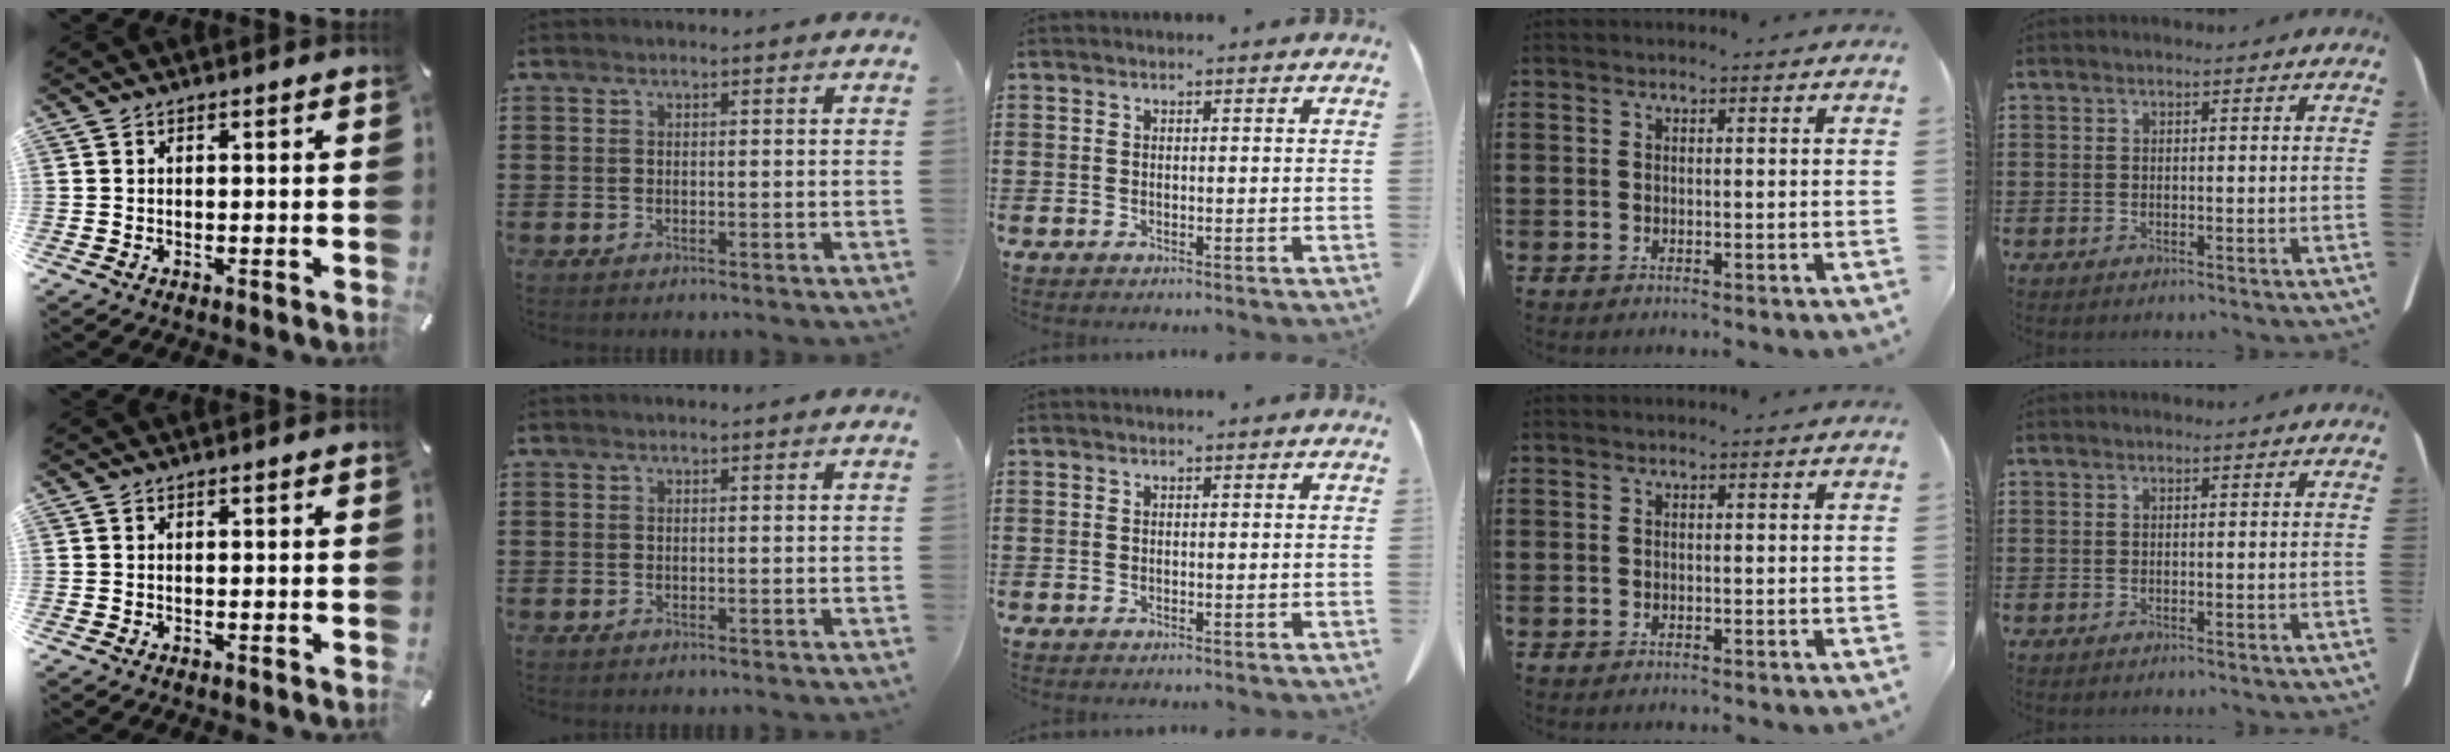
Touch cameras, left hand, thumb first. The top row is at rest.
{}